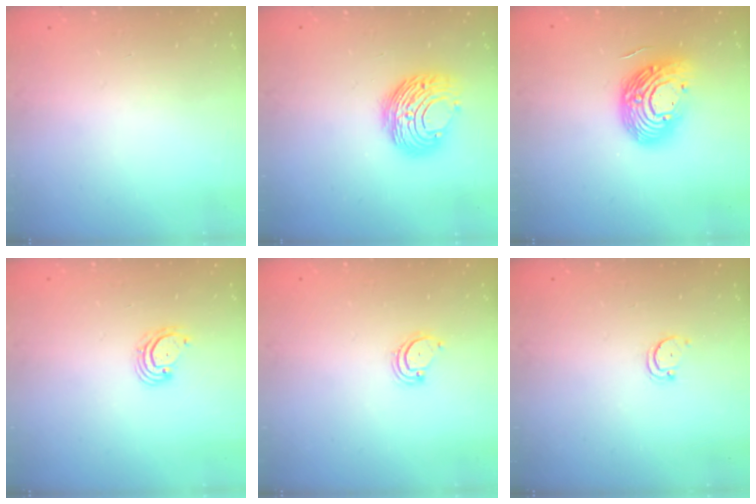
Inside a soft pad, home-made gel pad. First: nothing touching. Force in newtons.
{"total": 11.0, "press": 11.0, "slide": 0.4}
{"total": 15.3, "press": 15.2, "slide": 1.1}
{"total": 2.9, "press": 2.9, "slide": 0.1}
{"total": 3.0, "press": 3.0, "slide": 0.4}
{"total": 2.3, "press": 2.3, "slide": 0.2}